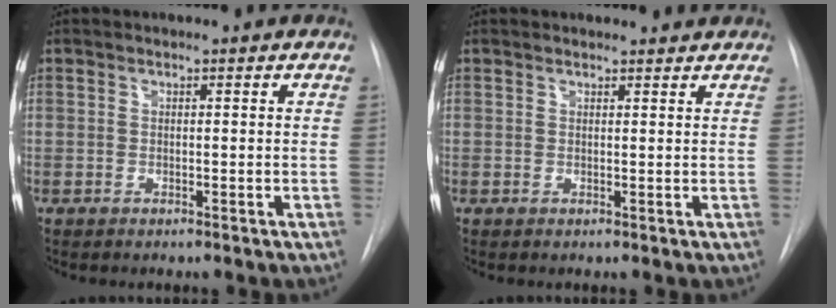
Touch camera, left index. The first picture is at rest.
{"total": 2.6, "force": [2.5, 0.6, 0.2], "torque": [-0.006, 0.006, 0.026]}